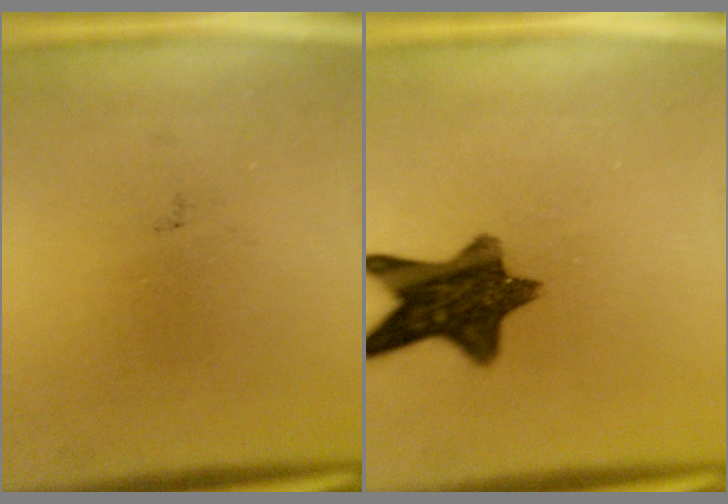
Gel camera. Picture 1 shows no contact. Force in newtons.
{"total": 11.2}